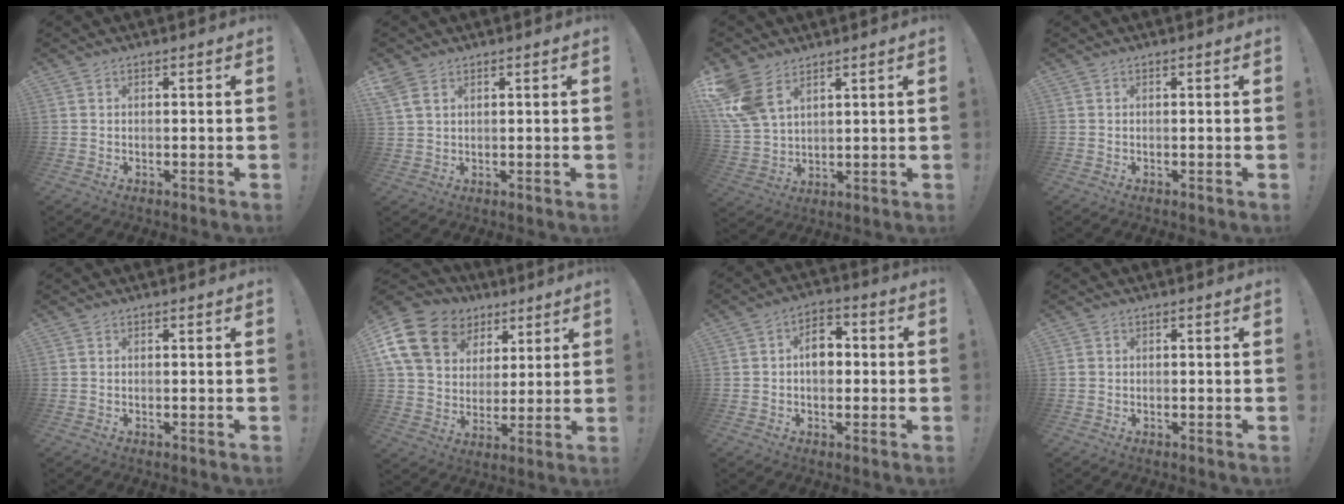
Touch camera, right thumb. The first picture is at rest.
{"total": 4.2, "force": [2.5, 2.4, 2.4], "torque": [-0.049, -0.005, 0.052]}
{"total": 11.1, "force": [6.3, 6.8, 6.1], "torque": [-0.134, -0.021, 0.130]}
{"total": 0.0}
{"total": 0.0}
{"total": 18.5, "force": [8.5, 13.6, 9.2], "torque": [-0.152, -0.035, 0.176]}
{"total": 7.7, "force": [0.2, 5.5, 5.3], "torque": [-0.070, 0.012, 0.001]}
{"total": 1.1, "force": [0.0, 1.0, 0.4], "torque": [-0.006, 0.003, 0.000]}